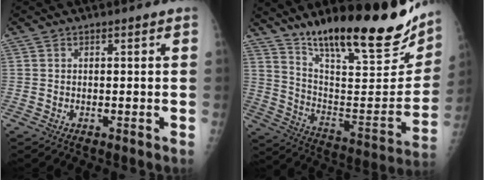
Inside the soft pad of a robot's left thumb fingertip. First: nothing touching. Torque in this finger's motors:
{"motor_torque": [0.57, 0.18, 1.42, -1.35, 0.31]}